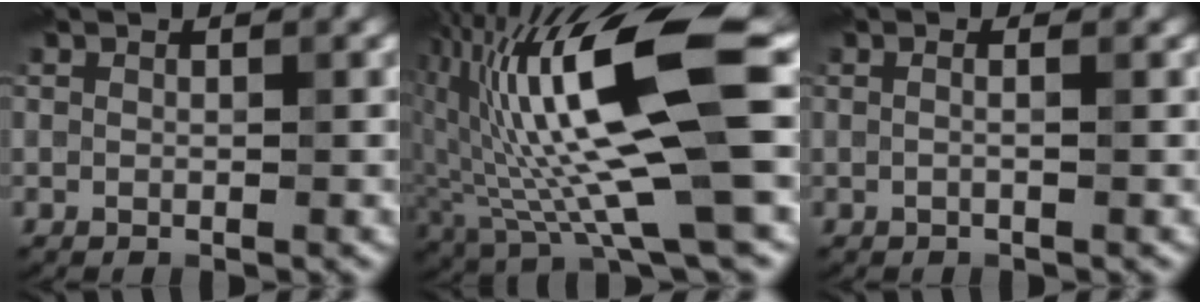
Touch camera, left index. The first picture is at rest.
{"total": 14.7, "force": [1.2, 3.3, 14.3], "torque": [-0.260, 0.001, 0.023]}
{"total": 1.6, "force": [0.5, 0.9, 1.3], "torque": [0.004, -0.003, -0.023]}